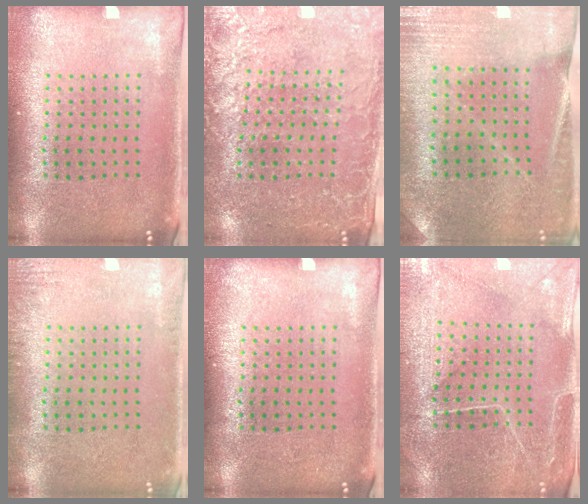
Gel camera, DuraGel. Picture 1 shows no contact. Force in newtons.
{"total": 3.1, "press": 2.9, "slide": 0.9}
{"total": 0.8, "press": 0.8, "slide": 0.1}
{"total": 1.5, "press": 1.5, "slide": 0.2}
{"total": 0.0}
{"total": 0.7, "press": 0.5, "slide": 0.4}